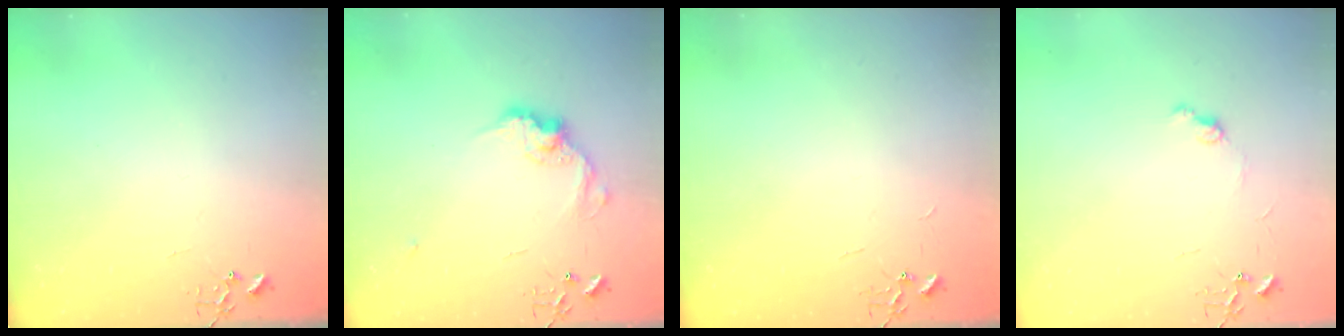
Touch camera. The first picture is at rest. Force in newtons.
{"total": 11.8, "press": 11.8, "slide": 0.6}
{"total": 1.8, "press": 1.8, "slide": 0.2}
{"total": 5.8, "press": 5.7, "slide": 0.6}